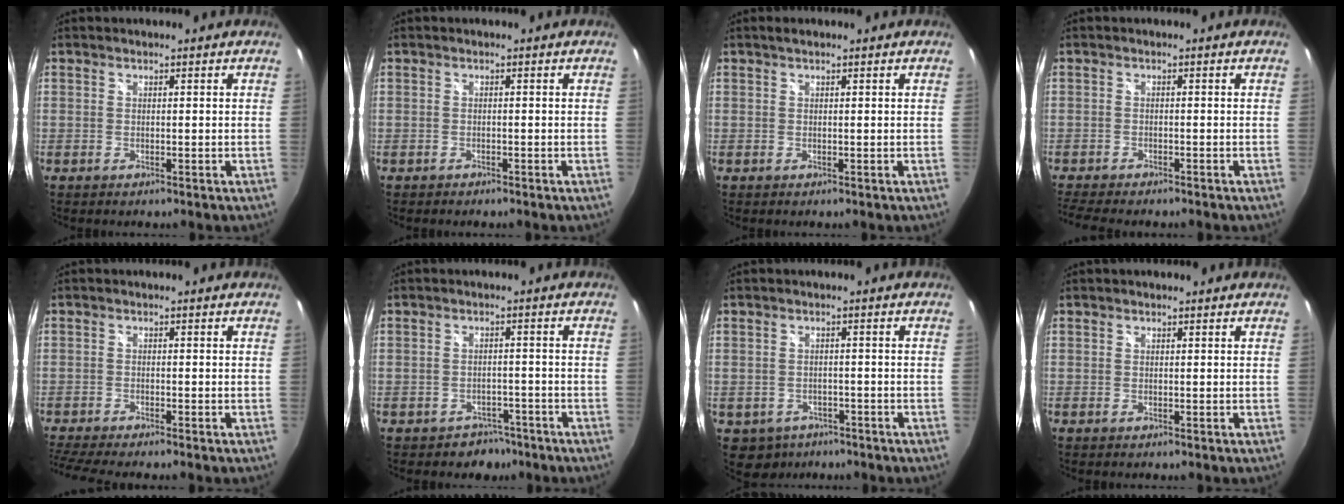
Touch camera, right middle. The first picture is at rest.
{"total": 0.5, "force": [-0.5, 0.0, 0.0], "torque": [-0.004, -0.002, -0.010]}
{"total": 0.8, "force": [0.5, 0.2, 0.6], "torque": [-0.011, 0.006, 0.007]}
{"total": 6.6, "force": [-5.8, 0.8, 2.9], "torque": [-0.072, -0.024, -0.098]}
{"total": 5.9, "force": [-5.1, -0.8, 2.8], "torque": [-0.074, -0.030, -0.092]}
{"total": 4.3, "force": [-3.1, 3.0, 0.1], "torque": [-0.004, 0.015, -0.040]}
{"total": 5.0, "force": [-2.8, 4.0, 1.3], "torque": [-0.038, -0.007, -0.033]}
{"total": 0.6, "force": [0.4, 0.4, 0.2], "torque": [-0.006, 0.002, 0.002]}